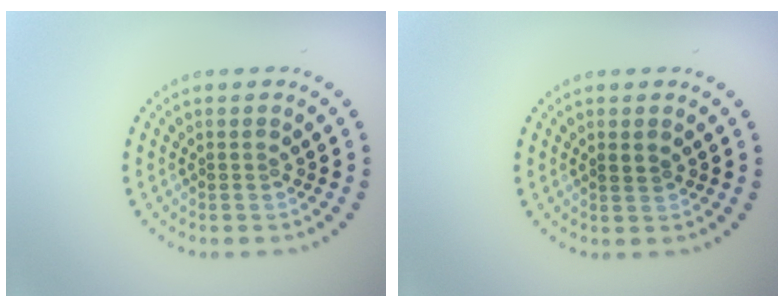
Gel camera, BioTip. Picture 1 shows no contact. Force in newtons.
{"total": 0.9, "press": 0.9, "slide": 0.1}